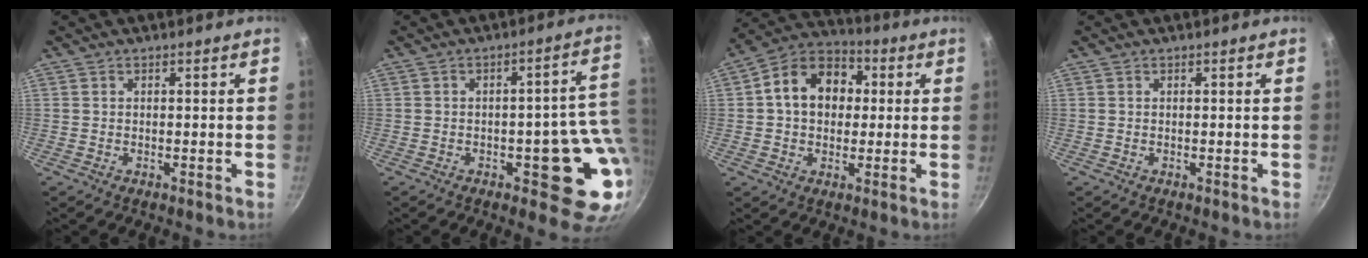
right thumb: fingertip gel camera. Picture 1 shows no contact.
{"total": 13.4, "force": [-1.4, 6.0, 11.8], "torque": [-0.074, 0.009, -0.015]}
{"total": 13.6, "force": [1.9, 10.3, 8.6], "torque": [-0.106, 0.027, 0.011]}
{"total": 0.0}